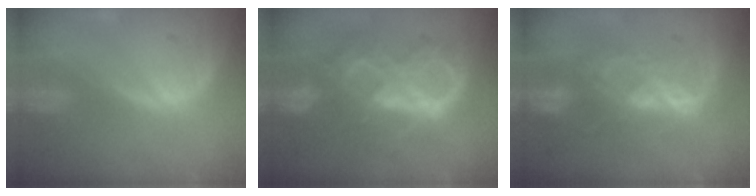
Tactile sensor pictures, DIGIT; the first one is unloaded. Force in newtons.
{"total": 10.5, "press": 10.5, "slide": 1.2}
{"total": 6.8, "press": 6.6, "slide": 1.5}